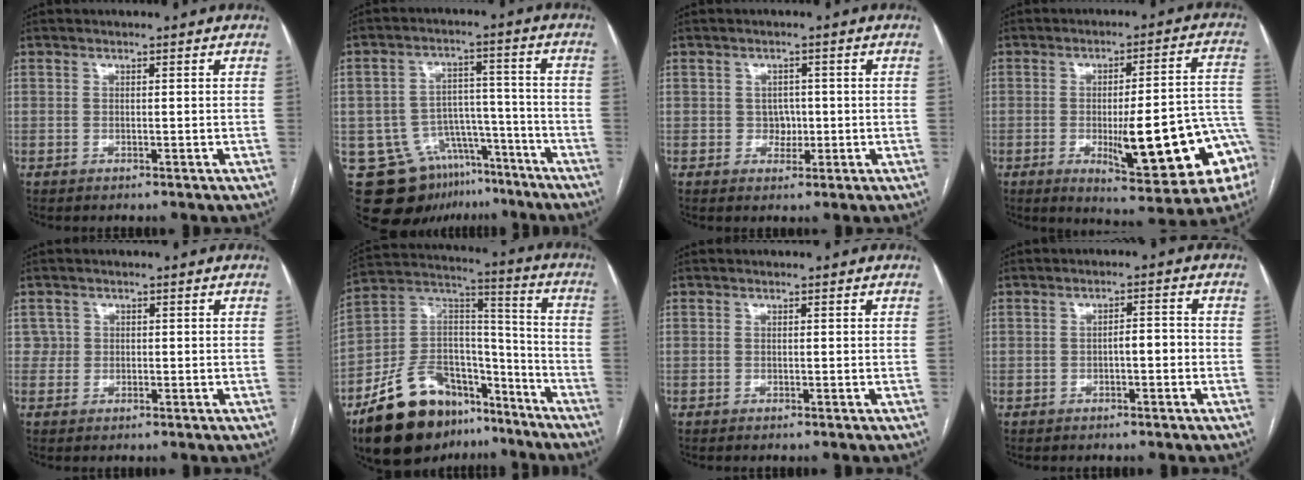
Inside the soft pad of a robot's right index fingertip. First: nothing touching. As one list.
[{"total": 14.8, "force": [-10.2, 9.4, 5.1], "torque": [-0.082, 0.048, -0.146]}, {"total": 2.2, "force": [-0.2, 1.9, 1.0], "torque": [-0.007, 0.004, -0.002]}, {"total": 19.2, "force": [-5.3, 3.6, 18.1], "torque": [-0.172, 0.020, -0.054]}, {"total": 1.7, "force": [0.3, 1.7, -0.2], "torque": [0.016, 0.007, 0.001]}, {"total": 20.8, "force": [-14.4, 10.7, 10.5], "torque": [-0.200, 0.045, -0.245]}, {"total": 0.0}, {"total": 2.6, "force": [-0.8, 0.6, 2.4], "torque": [-0.035, 0.011, -0.012]}]